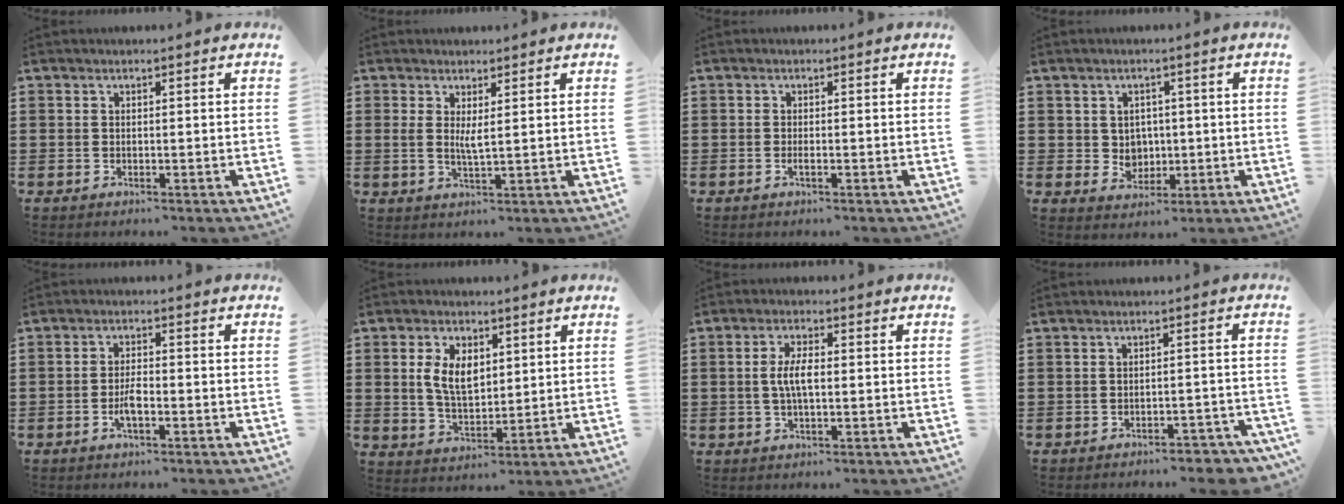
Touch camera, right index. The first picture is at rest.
{"total": 2.7, "force": [0.9, 0.5, 2.5], "torque": [-0.051, 0.000, 0.016]}
{"total": 0.8, "force": [-0.4, 0.2, 0.7], "torque": [-0.013, -0.004, -0.006]}
{"total": 3.4, "force": [0.7, 3.2, 0.8], "torque": [-0.022, 0.008, 0.009]}
{"total": 3.3, "force": [-1.3, 1.0, 2.8], "torque": [-0.057, 0.003, -0.025]}
{"total": 6.5, "force": [1.5, 3.7, 5.1], "torque": [-0.108, 0.006, 0.021]}
{"total": 4.5, "force": [-0.1, 1.6, 4.3], "torque": [-0.094, -0.003, -0.009]}
{"total": 2.7, "force": [-2.6, 0.3, 0.7], "torque": [-0.016, 0.002, -0.055]}